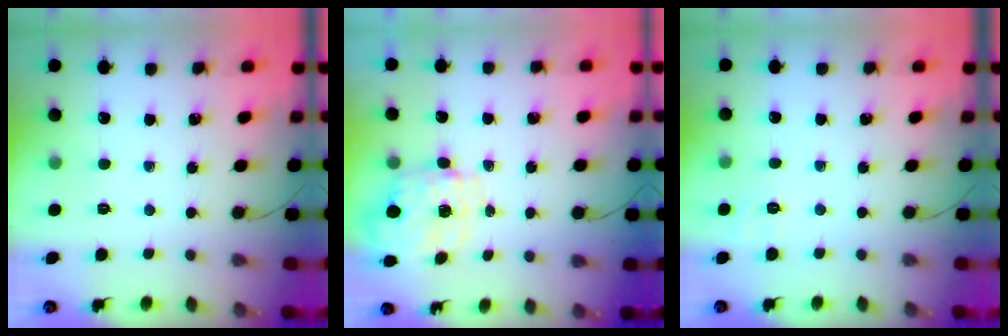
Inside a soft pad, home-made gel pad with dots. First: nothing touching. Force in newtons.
{"total": 2.7, "press": 2.5, "slide": 1.0}
{"total": 1.9, "press": 0.7, "slide": 1.7}